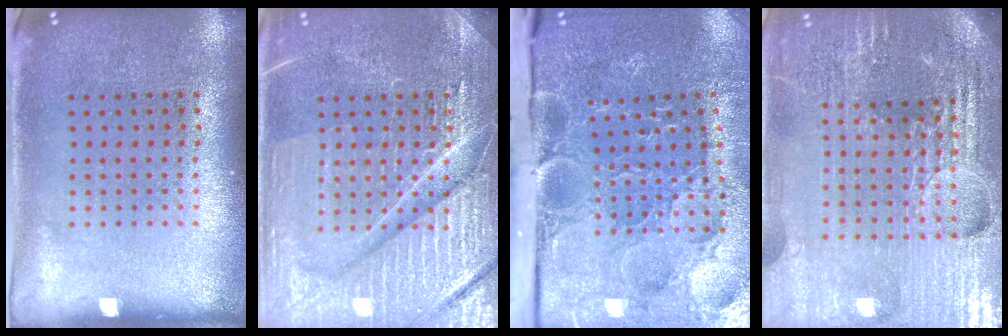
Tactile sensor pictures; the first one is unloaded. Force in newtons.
{"total": 7.5, "press": 7.4, "slide": 0.9}
{"total": 4.1, "press": 3.7, "slide": 1.7}
{"total": 5.8, "press": 5.2, "slide": 2.6}